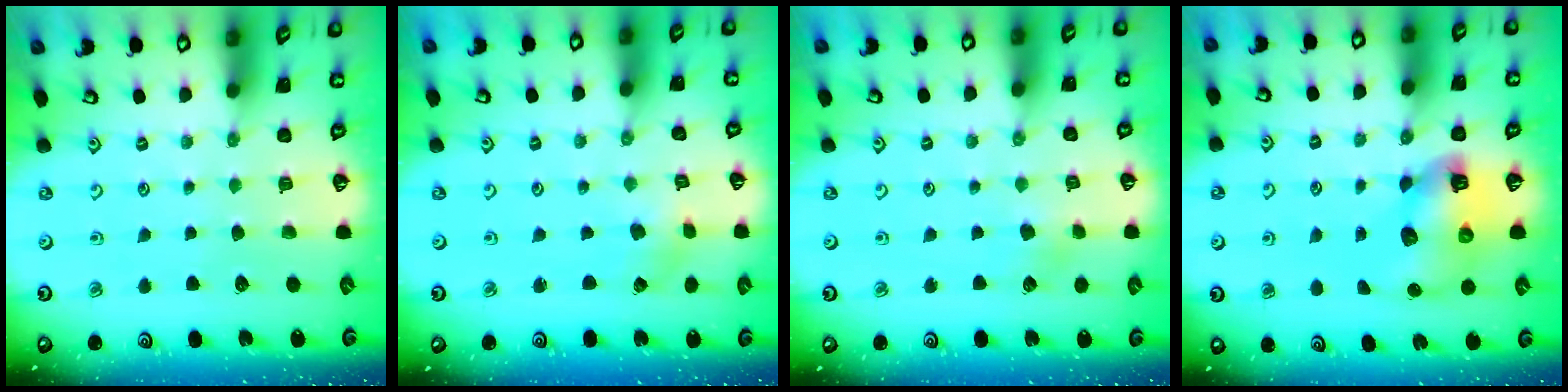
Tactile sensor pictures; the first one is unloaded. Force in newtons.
{"total": 1.2, "press": 1.2, "slide": 0.2}
{"total": 3.1, "press": 3.0, "slide": 0.5}
{"total": 10.2, "press": 10.1, "slide": 1.4}